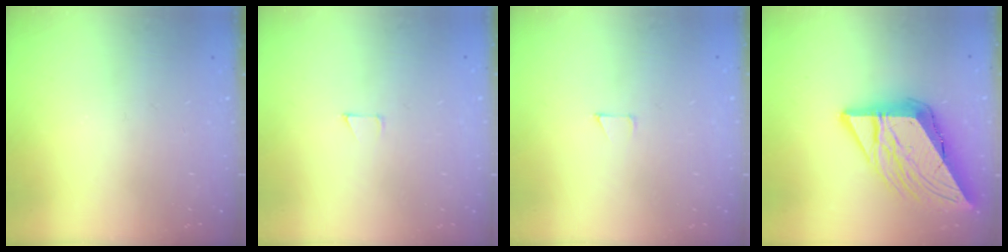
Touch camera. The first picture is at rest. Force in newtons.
{"total": 2.7, "press": 2.7, "slide": 0.2}
{"total": 2.7, "press": 2.7, "slide": 0.2}
{"total": 17.8, "press": 17.7, "slide": 2.2}